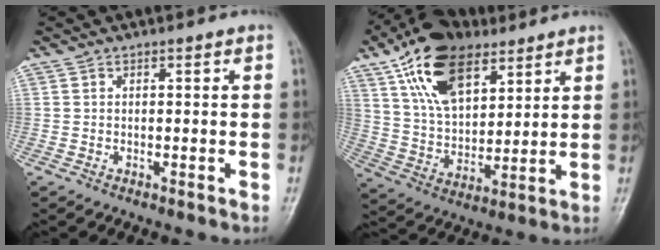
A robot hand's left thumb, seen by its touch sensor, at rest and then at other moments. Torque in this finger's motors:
{"motor_torque": [0.32, 0.37, 1.36, -1.39, 0.20]}